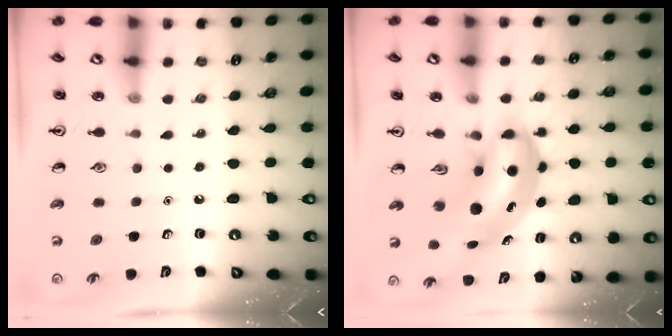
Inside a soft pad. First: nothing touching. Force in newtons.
{"total": 8.8, "press": 8.5, "slide": 2.3}